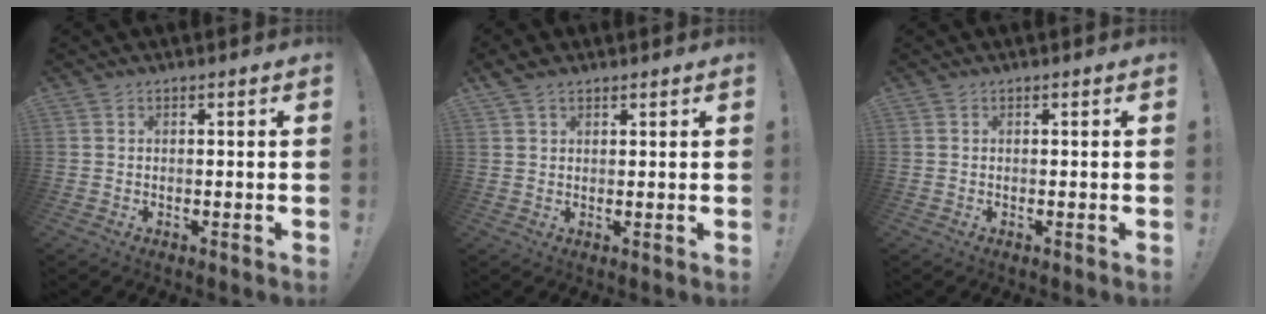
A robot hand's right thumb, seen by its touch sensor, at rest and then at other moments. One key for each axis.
{"total": 2.9, "fx": 2.1, "fy": 1.7, "fz": 1.1, "tx": -0.019, "ty": -0.005, "tz": 0.041}
{"total": 0.0}